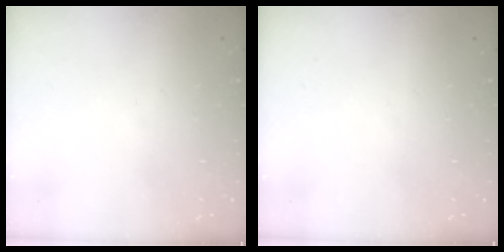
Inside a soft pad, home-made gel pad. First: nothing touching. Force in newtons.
{"total": 0.0}